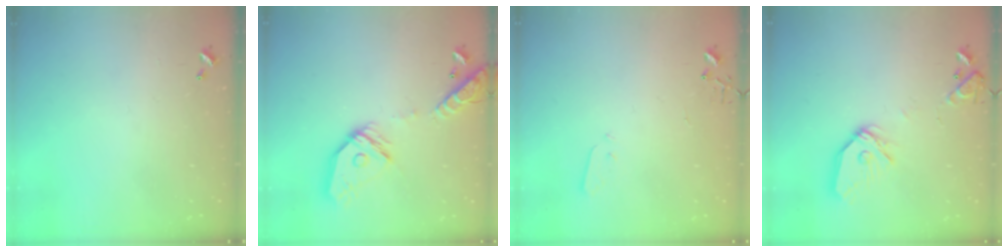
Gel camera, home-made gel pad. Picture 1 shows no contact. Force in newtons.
{"total": 17.2, "press": 17.0, "slide": 2.2}
{"total": 3.2, "press": 3.1, "slide": 0.7}
{"total": 14.7, "press": 14.6, "slide": 1.9}